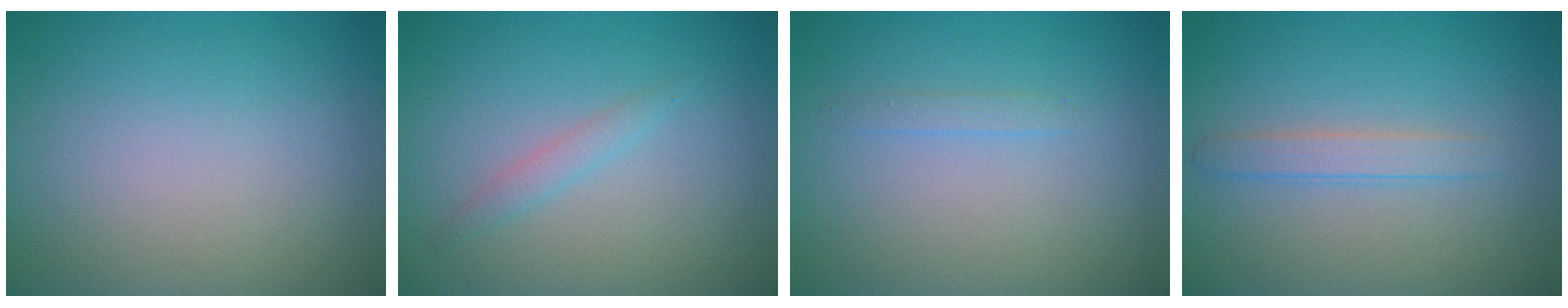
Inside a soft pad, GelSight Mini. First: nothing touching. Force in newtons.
{"total": 1.2, "press": 1.2, "slide": 0.1}
{"total": 0.8, "press": 0.8, "slide": 0.1}
{"total": 1.8, "press": 1.8, "slide": 0.1}